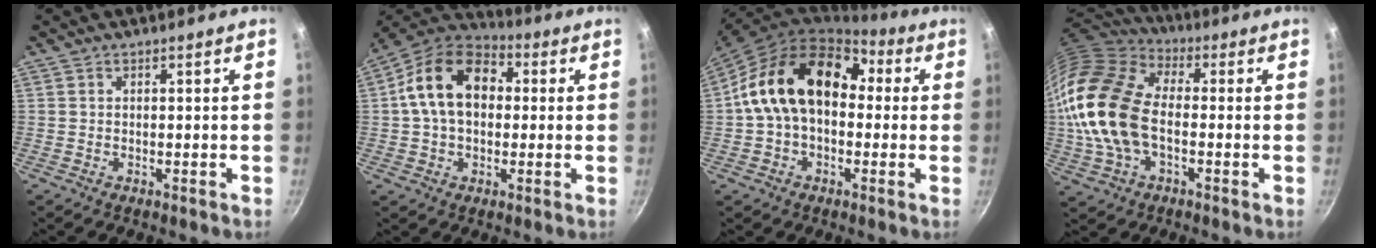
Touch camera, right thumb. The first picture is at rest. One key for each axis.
{"total": 15.4, "fx": 1.8, "fy": 10.8, "fz": 10.8, "tx": -0.152, "ty": 0.031, "tz": 0.011}
{"total": 18.3, "fx": 1.7, "fy": 12.7, "fz": 13.1, "tx": -0.188, "ty": 0.050, "tz": 0.014}
{"total": 20.4, "fx": -1.4, "fy": 12.9, "fz": 15.7, "tx": -0.301, "ty": 0.028, "tz": -0.036}